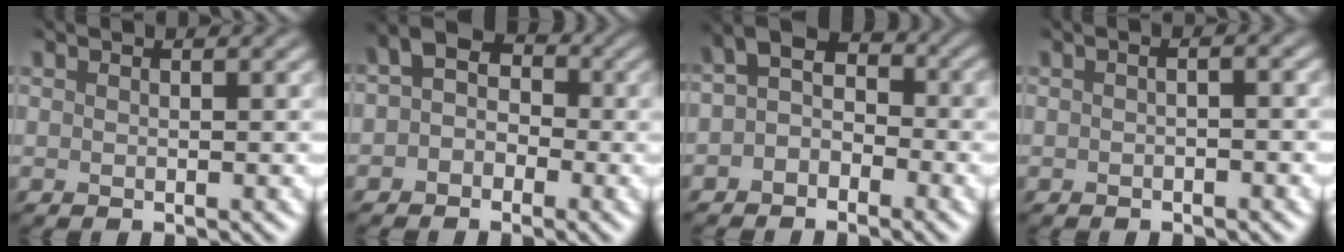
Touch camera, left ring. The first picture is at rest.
{"total": 3.3, "force": [-0.5, 2.7, 1.8], "torque": [-0.023, 0.012, -0.020]}
{"total": 3.4, "force": [-1.0, 2.4, 2.1], "torque": [-0.032, 0.011, -0.031]}
{"total": 1.3, "force": [-0.3, 0.3, 1.2], "torque": [-0.018, -0.001, -0.009]}